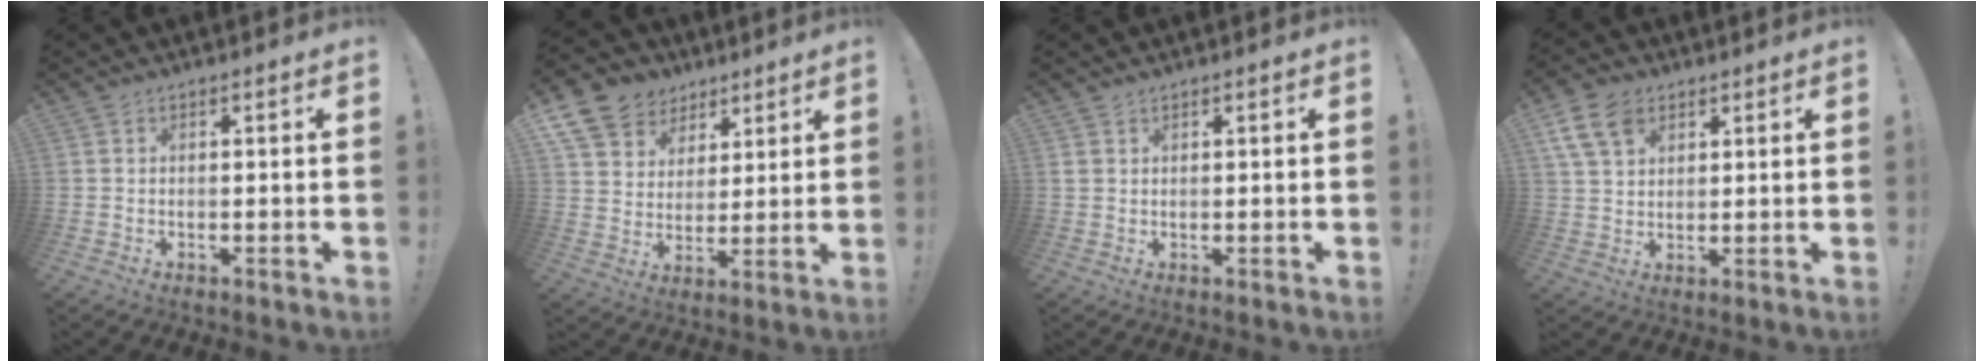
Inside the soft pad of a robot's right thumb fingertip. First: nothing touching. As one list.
[{"total": 12.1, "force": [7.1, 9.2, 3.4], "torque": [-0.056, -0.048, 0.142]}, {"total": 1.5, "force": [0.9, 1.0, 0.6], "torque": [-0.008, 0.000, 0.018]}, {"total": 10.0, "force": [5.2, 6.6, 5.5], "torque": [-0.104, -0.015, 0.102]}]